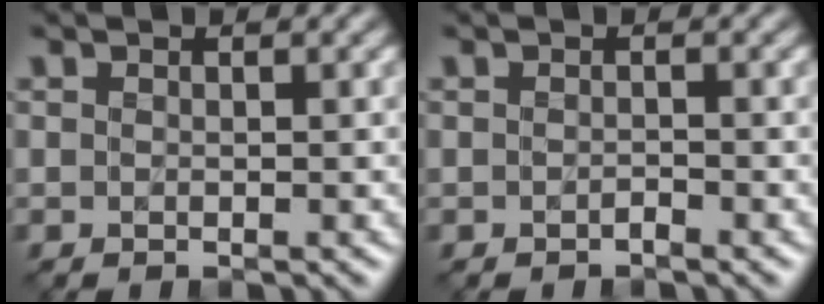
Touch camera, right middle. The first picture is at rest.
{"total": 0.6, "force": [-0.6, 0.1, 0.2], "torque": [-0.003, -0.001, -0.014]}